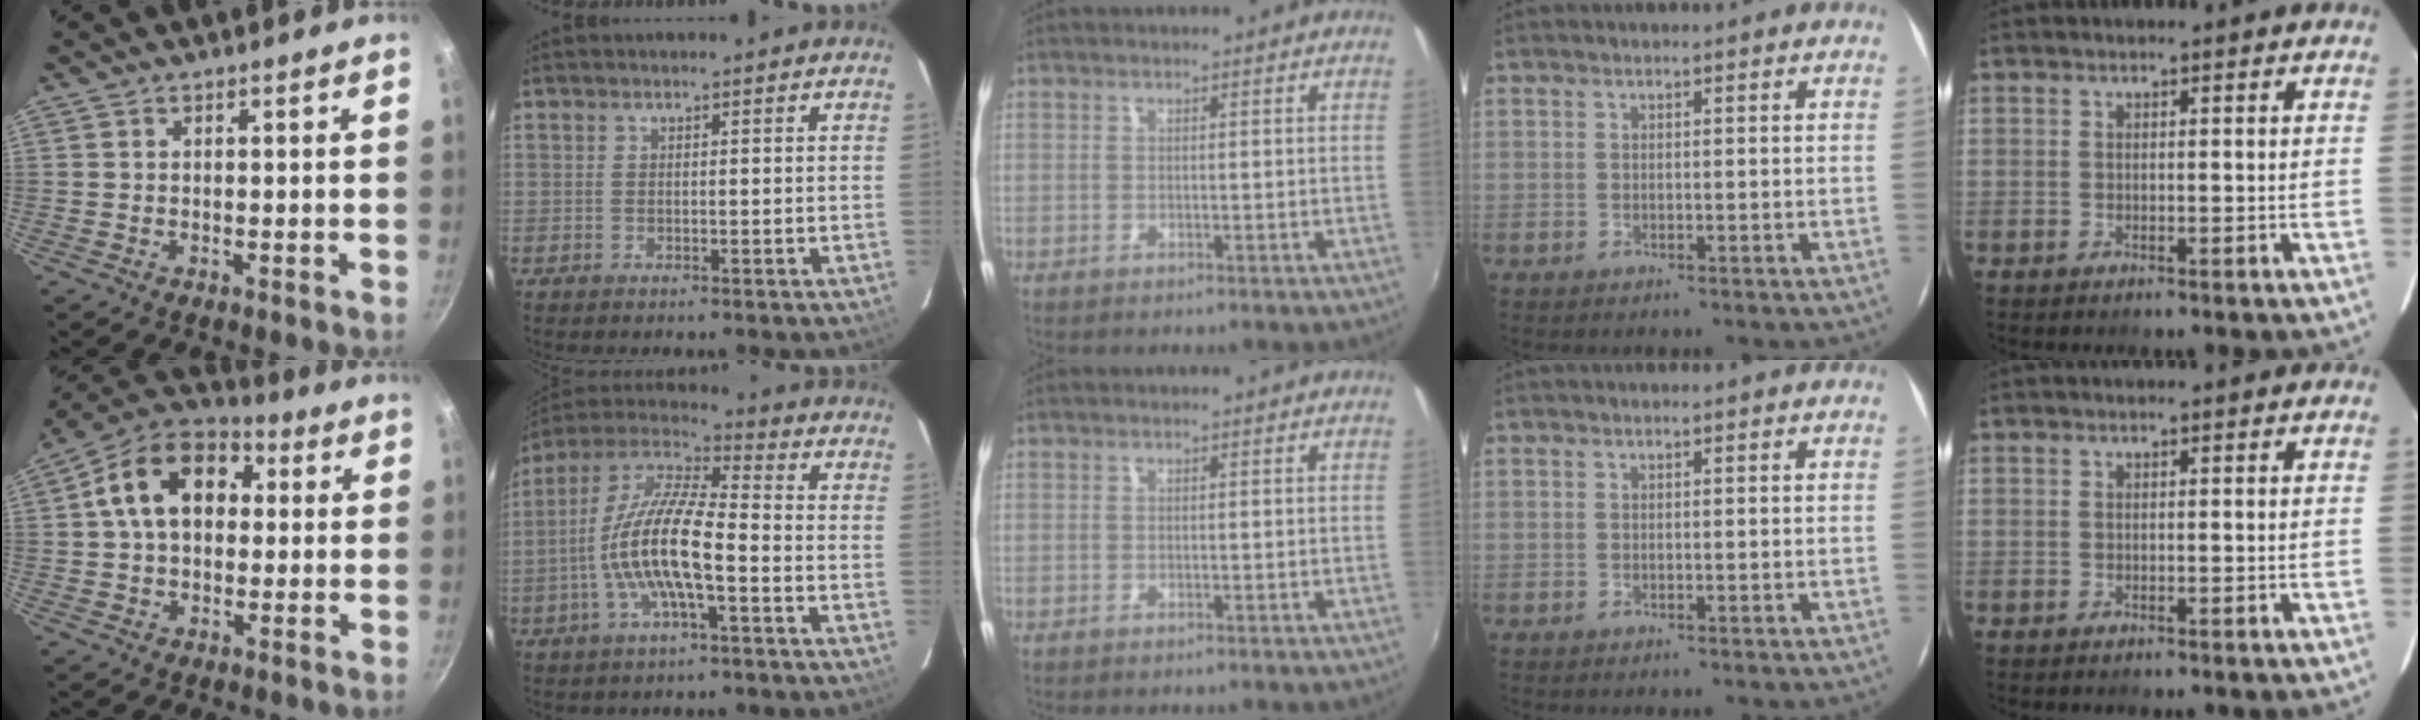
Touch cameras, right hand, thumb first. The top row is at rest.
{"thumb": {"total": 15.9, "force": [2.8, 11.2, 11.0], "torque": [-0.152, 0.031, 0.025]}, "index": {"total": 14.5, "force": [-3.9, 3.5, 13.5], "torque": [-0.263, -0.001, -0.080]}}